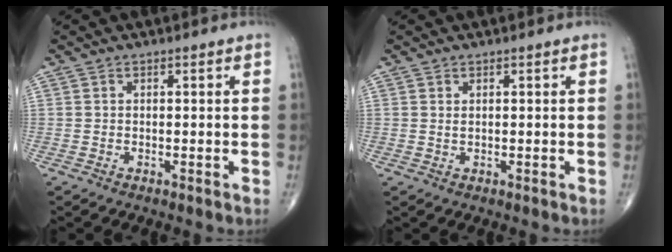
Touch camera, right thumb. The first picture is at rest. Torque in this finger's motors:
{"motor_torque": [-0.71, 0.03, 0.21, 0.05, -0.05]}